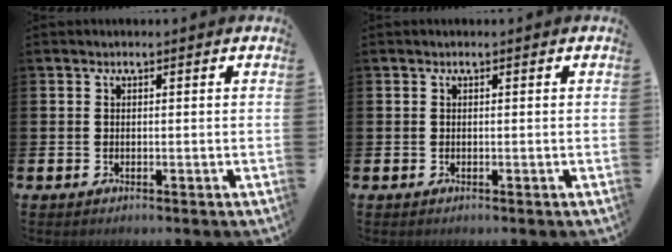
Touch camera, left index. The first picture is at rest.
{"total": 0.0}